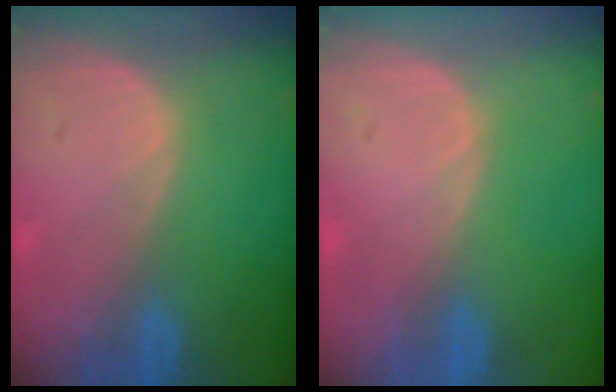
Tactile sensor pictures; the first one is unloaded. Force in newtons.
{"total": 0.0}